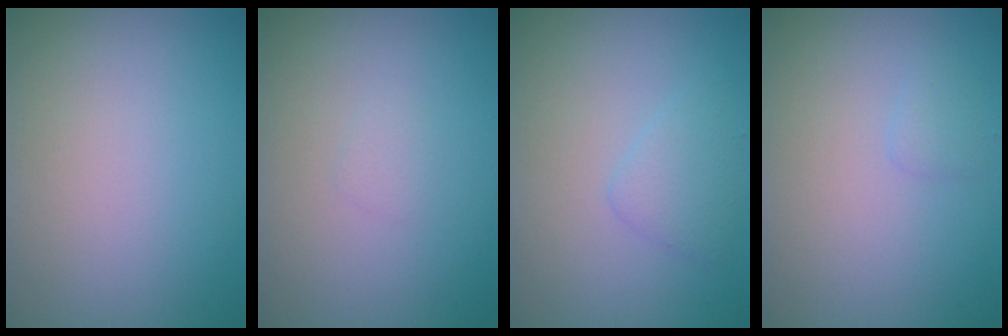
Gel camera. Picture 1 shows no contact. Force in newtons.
{"total": 0.6, "press": 0.6, "slide": 0.0}
{"total": 1.6, "press": 1.6, "slide": 0.1}
{"total": 0.8, "press": 0.7, "slide": 0.1}